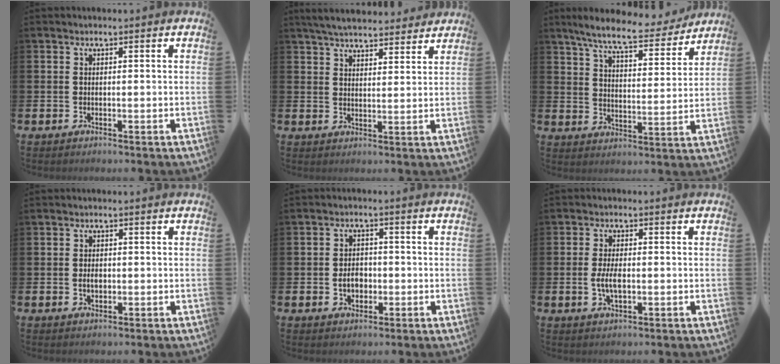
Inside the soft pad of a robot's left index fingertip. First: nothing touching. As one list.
[{"total": 5.4, "force": [5.2, 1.0, 1.1], "torque": [-0.036, -0.023, 0.095]}, {"total": 8.5, "force": [7.6, 1.2, 3.6], "torque": [-0.094, -0.038, 0.132]}, {"total": 1.8, "force": [-0.1, 1.1, 1.4], "torque": [-0.016, 0.002, -0.007]}, {"total": 3.4, "force": [-0.7, 2.5, 2.2], "torque": [-0.026, -0.002, -0.020]}, {"total": 3.8, "force": [-0.4, 1.8, 3.3], "torque": [-0.059, -0.002, -0.012]}]